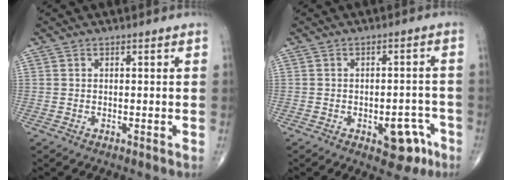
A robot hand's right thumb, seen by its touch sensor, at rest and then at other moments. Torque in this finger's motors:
{"motor_torque": [3.96, 1.05, 1.28, -1.48, 0.24]}